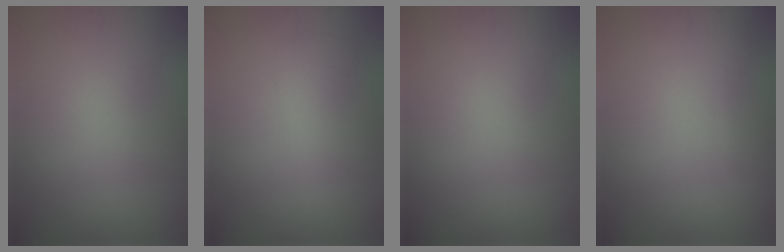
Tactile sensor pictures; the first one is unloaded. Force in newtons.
{"total": 3.0, "press": 3.0, "slide": 0.2}
{"total": 0.0}
{"total": 1.4, "press": 1.4, "slide": 0.1}